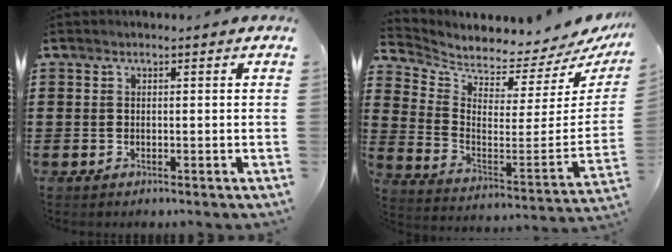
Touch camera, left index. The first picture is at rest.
{"total": 2.7, "force": [2.6, 0.4, 0.4], "torque": [-0.033, -0.053, 0.039]}